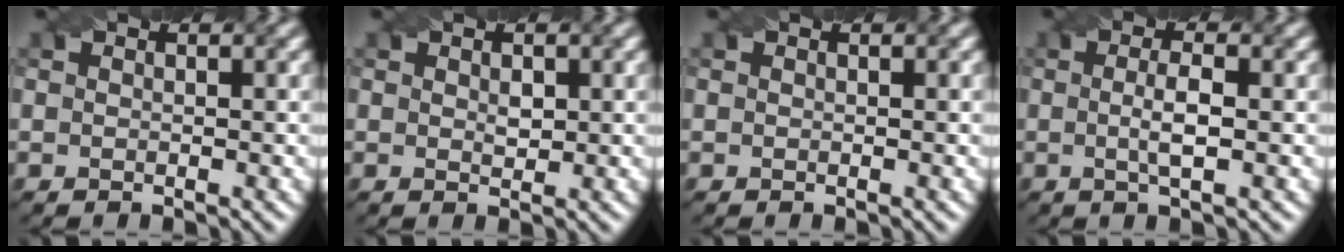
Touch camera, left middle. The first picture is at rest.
{"total": 1.1, "force": [0.3, 0.6, 0.8], "torque": [-0.013, -0.003, 0.007]}
{"total": 0.0}
{"total": 2.6, "force": [-0.1, 0.6, 2.5], "torque": [-0.048, 0.001, -0.004]}